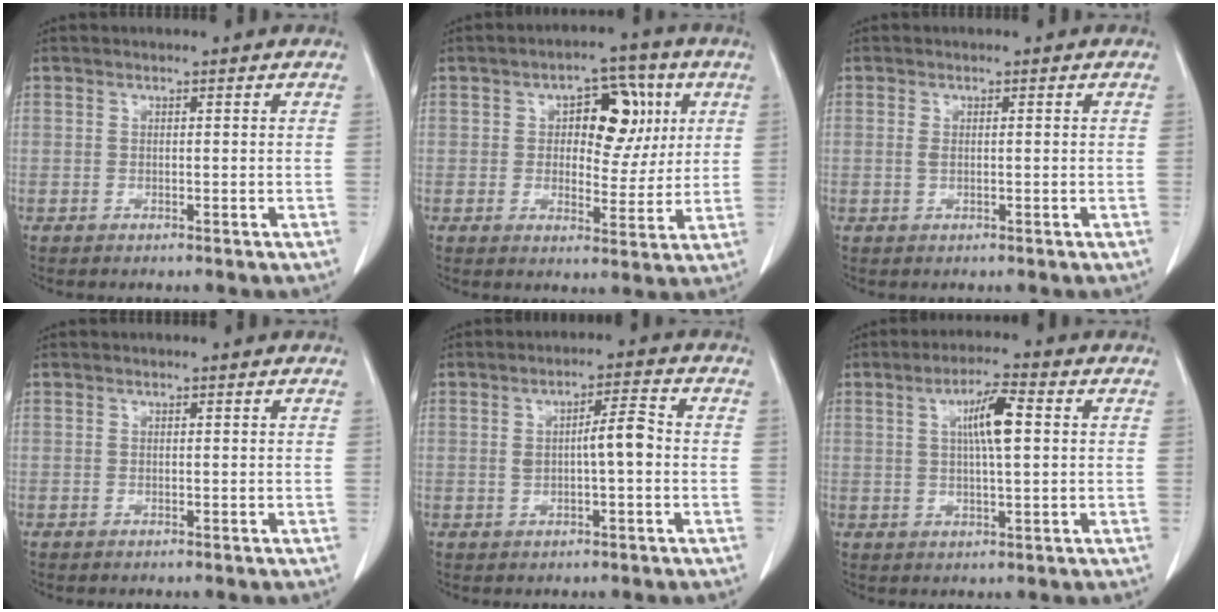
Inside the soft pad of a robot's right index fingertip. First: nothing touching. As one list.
[{"total": 9.4, "force": [2.6, 5.1, 7.5], "torque": [-0.095, 0.024, 0.039]}, {"total": 1.0, "force": [0.1, 0.4, 1.0], "torque": [-0.023, 0.003, 0.004]}, {"total": 0.0}, {"total": 4.9, "force": [-0.1, 0.9, 4.8], "torque": [-0.080, 0.013, 0.000]}, {"total": 6.5, "force": [1.4, 0.7, 6.3], "torque": [-0.111, 0.006, 0.024]}]